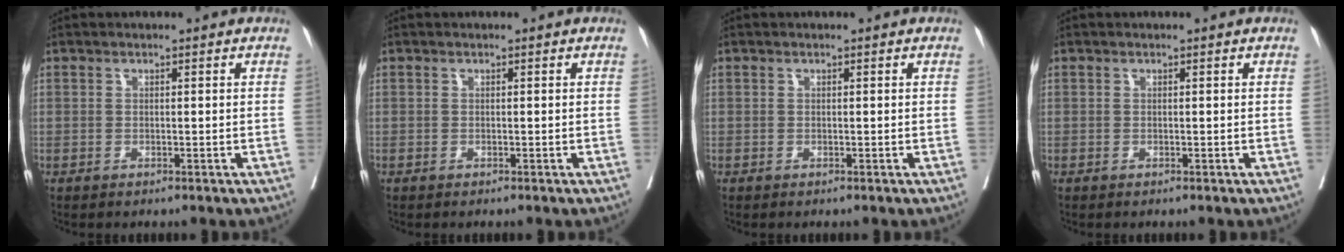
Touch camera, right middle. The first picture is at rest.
{"total": 0.0}
{"total": 0.0}
{"total": 0.0}